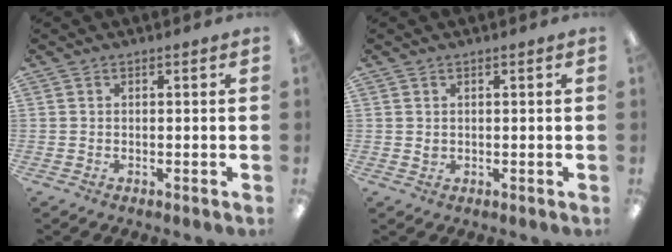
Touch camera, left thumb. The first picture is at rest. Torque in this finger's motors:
{"motor_torque": [-0.09, -0.07, -0.23, 0.07, 0.00]}